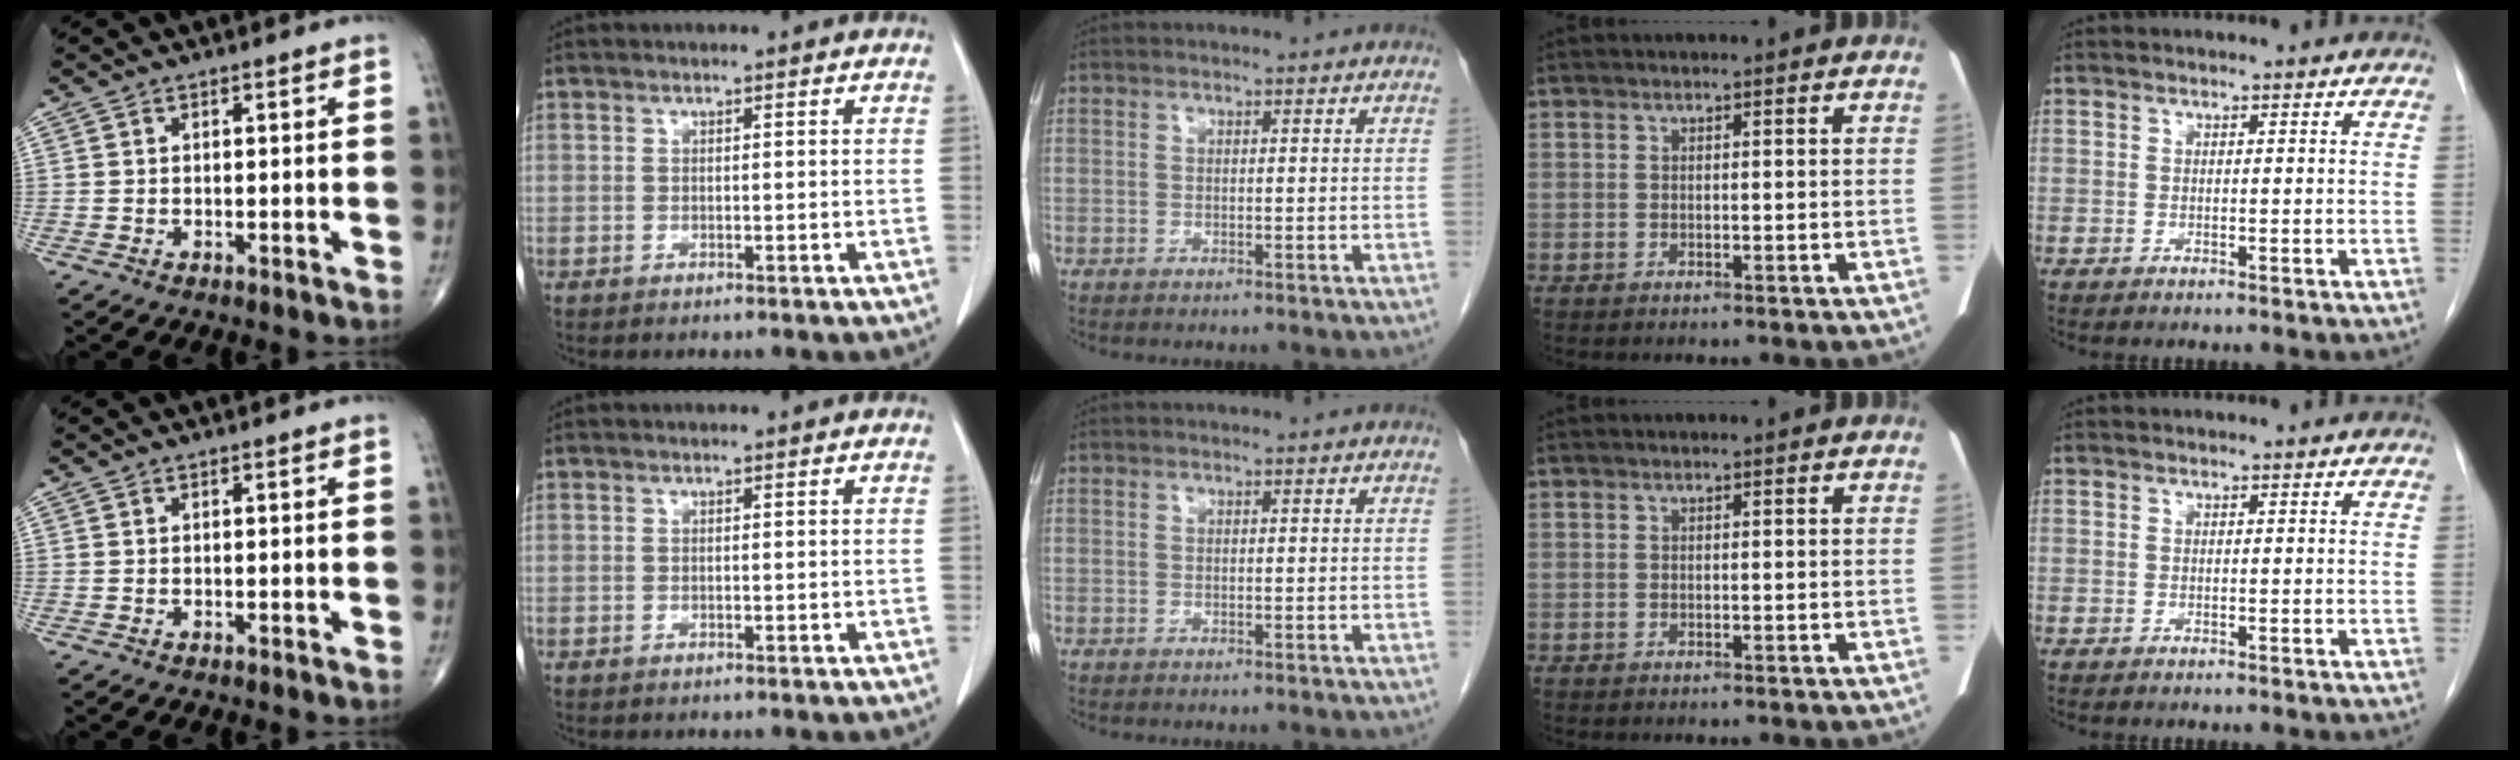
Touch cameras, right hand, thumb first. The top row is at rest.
{}